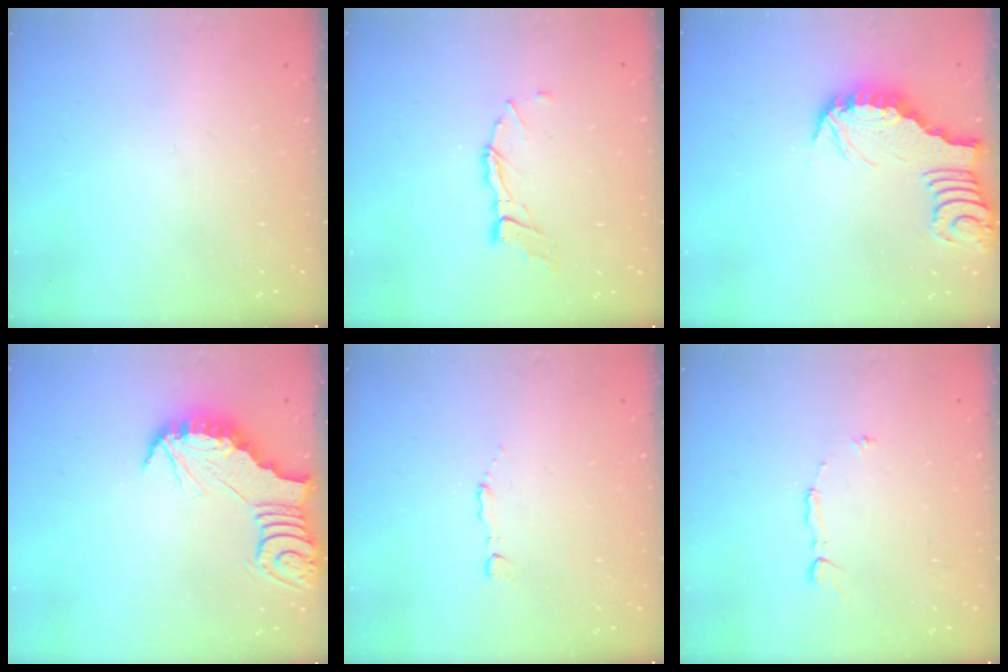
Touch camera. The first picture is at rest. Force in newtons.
{"total": 7.7, "press": 7.7, "slide": 0.7}
{"total": 2.6, "press": 2.6, "slide": 0.2}
{"total": 2.5, "press": 2.5, "slide": 0.2}
{"total": 1.2, "press": 1.2, "slide": 0.1}
{"total": 4.6, "press": 4.6, "slide": 0.3}